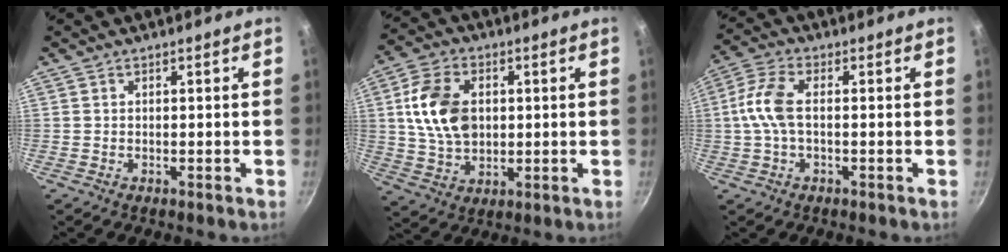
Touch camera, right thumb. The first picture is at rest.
{"total": 12.7, "force": [1.9, 8.8, 9.0], "torque": [-0.152, 0.002, 0.037]}
{"total": 7.4, "force": [0.0, 3.6, 6.4], "torque": [-0.150, 0.021, -0.010]}